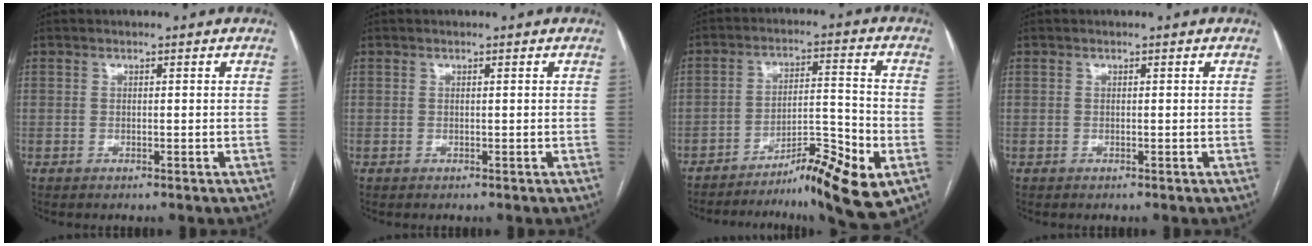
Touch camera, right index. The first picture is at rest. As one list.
[{"total": 0.0}, {"total": 12.7, "force": [-7.5, 1.3, 10.2], "torque": [-0.155, 0.002, -0.111]}, {"total": 0.0}]